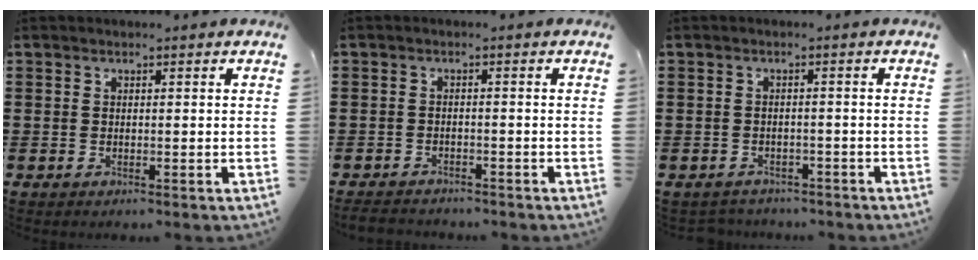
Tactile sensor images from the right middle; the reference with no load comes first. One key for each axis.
{"total": 2.0, "fx": -1.9, "fy": 0.3, "fz": 0.3, "tx": -0.012, "ty": -0.002, "tz": -0.040}
{"total": 1.6, "fx": -1.5, "fy": 0.4, "fz": -0.1, "tx": -0.006, "ty": 0.000, "tz": -0.034}